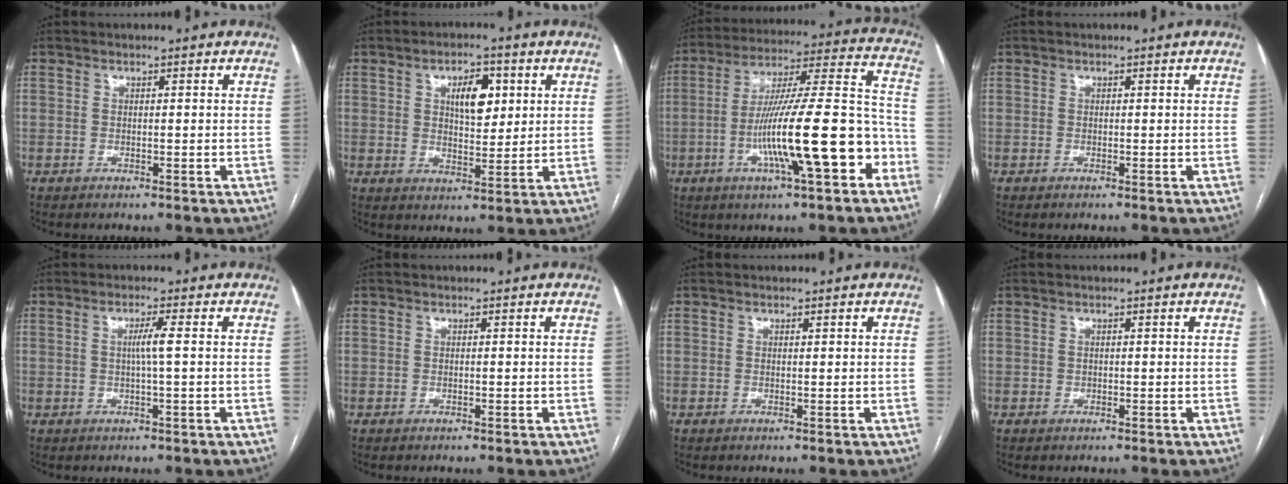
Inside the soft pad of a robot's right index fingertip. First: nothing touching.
{"total": 6.6, "force": [2.2, 3.0, 5.4], "torque": [-0.088, 0.007, 0.041]}
{"total": 19.7, "force": [-7.0, 2.2, 18.3], "torque": [-0.294, 0.008, -0.110]}
{"total": 0.0}
{"total": 2.7, "force": [0.2, -0.5, 2.6], "torque": [-0.050, -0.001, 0.002]}
{"total": 0.0}
{"total": 0.0}
{"total": 0.0}